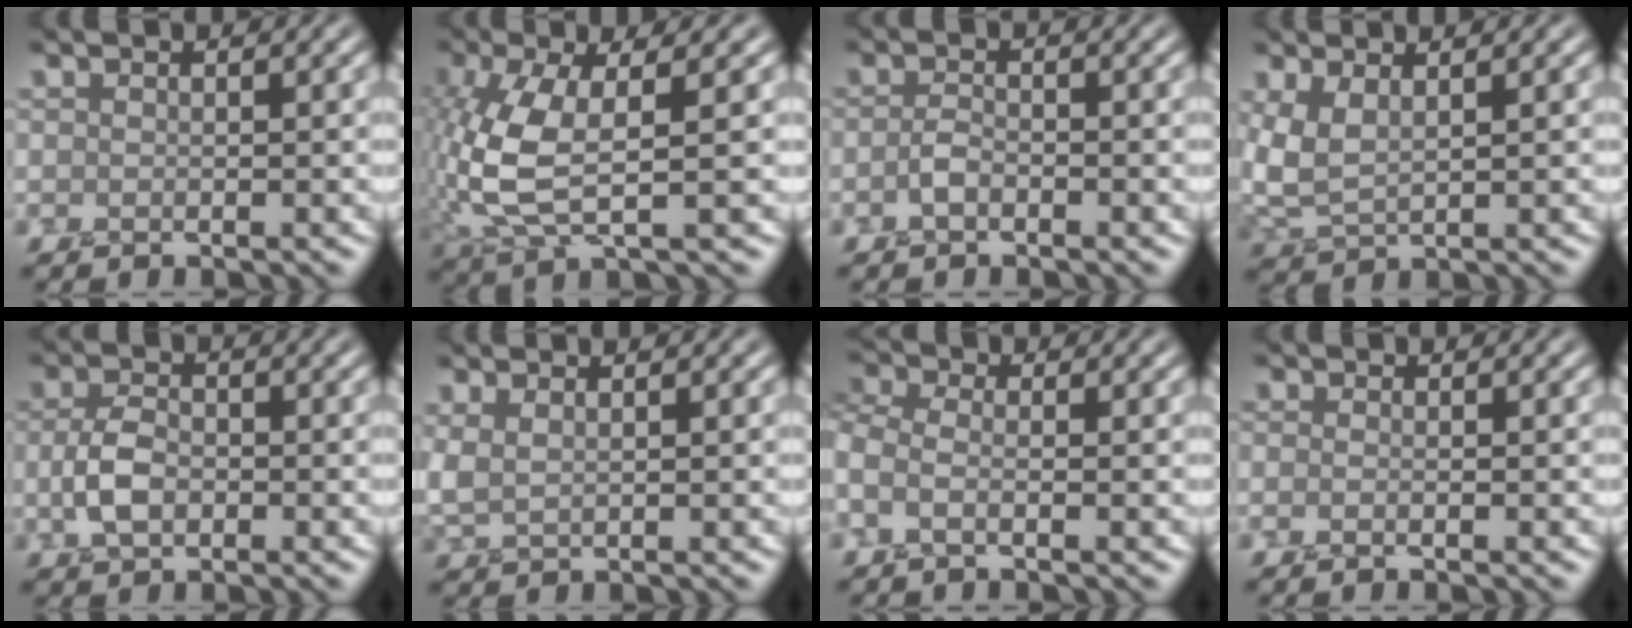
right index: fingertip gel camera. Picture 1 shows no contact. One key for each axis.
{"total": 7.1, "fx": 0.2, "fy": 2.5, "fz": 6.7, "tx": -0.168, "ty": -0.002, "tz": 0.006}
{"total": 1.4, "fx": -0.7, "fy": 0.6, "fz": 1.1, "tx": -0.024, "ty": 0.002, "tz": -0.017}
{"total": 3.9, "fx": 1.3, "fy": 1.9, "fz": 3.2, "tx": -0.086, "ty": 0.003, "tz": 0.028}
{"total": 3.2, "fx": -0.6, "fy": 2.0, "fz": 2.4, "tx": -0.052, "ty": 0.001, "tz": -0.014}
{"total": 2.0, "fx": 0.8, "fy": 0.9, "fz": 1.6, "tx": -0.043, "ty": 0.001, "tz": 0.019}
{"total": 2.7, "fx": -0.5, "fy": 1.6, "fz": 2.1, "tx": -0.055, "ty": 0.002, "tz": -0.028}
{"total": 0.9, "fx": -0.5, "fy": 0.2, "fz": 0.7, "tx": -0.017, "ty": -0.007, "tz": -0.013}